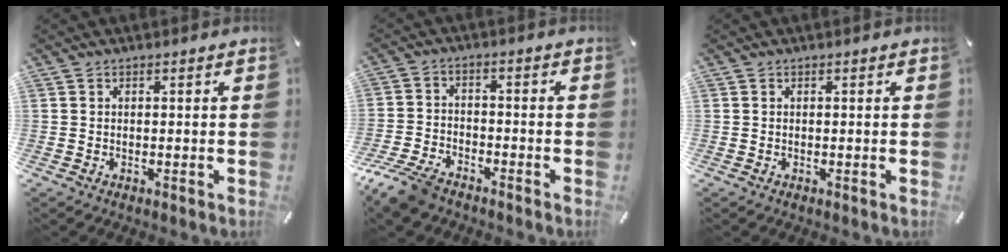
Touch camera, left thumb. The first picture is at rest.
{"total": 8.0, "force": [-6.4, 3.4, 3.3], "torque": [-0.077, 0.025, -0.126]}
{"total": 0.0}